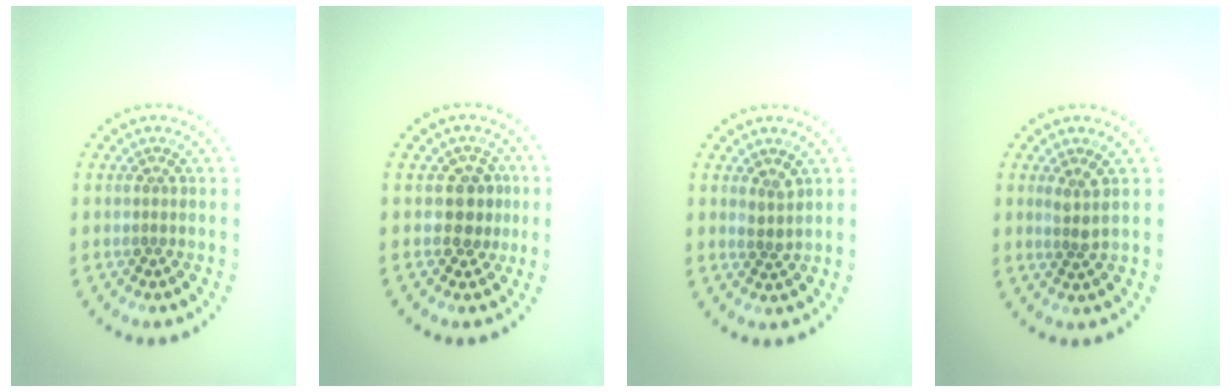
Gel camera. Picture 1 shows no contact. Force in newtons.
{"total": 2.6, "press": 2.3, "slide": 1.1}
{"total": 1.3, "press": 1.1, "slide": 0.8}
{"total": 1.6, "press": 1.2, "slide": 1.0}